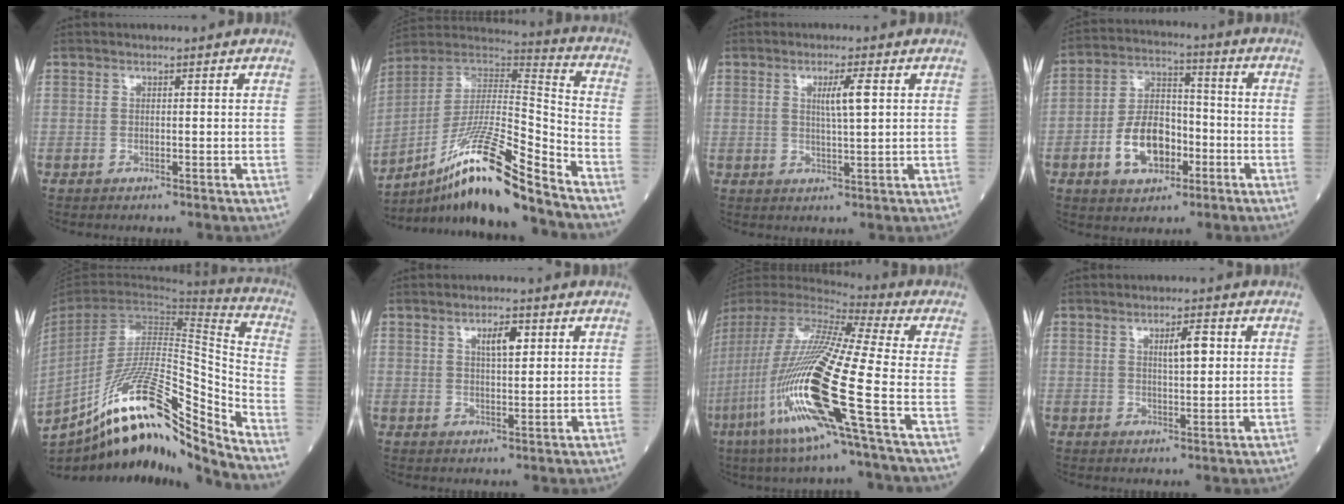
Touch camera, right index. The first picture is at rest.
{"total": 18.5, "force": [-13.3, 0.4, 12.8], "torque": [-0.245, 0.007, -0.239]}
{"total": 4.0, "force": [1.2, 0.2, 3.8], "torque": [-0.067, -0.001, 0.018]}
{"total": 10.3, "force": [-3.8, 5.9, 7.5], "torque": [-0.151, 0.016, -0.065]}
{"total": 23.8, "force": [-18.2, 1.8, 15.2], "torque": [-0.283, 0.005, -0.321]}
{"total": 3.7, "force": [1.6, 1.0, 3.2], "torque": [-0.053, 0.001, 0.027]}
{"total": 24.2, "force": [-7.9, 0.5, 22.9], "torque": [-0.501, -0.053, -0.166]}
{"total": 3.8, "force": [1.2, 0.9, 3.5], "torque": [-0.057, 0.003, 0.019]}